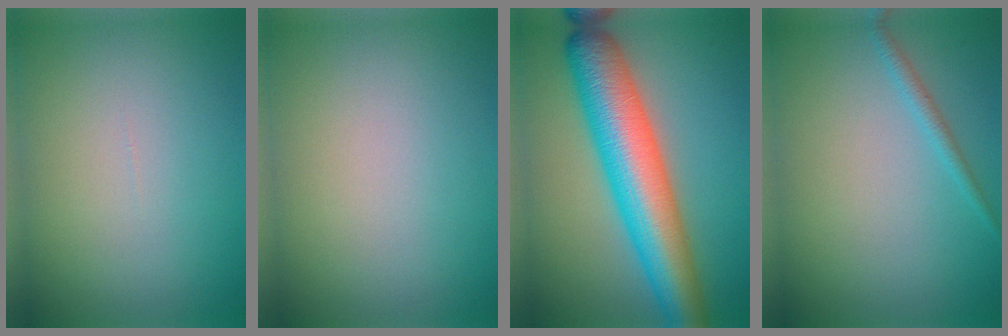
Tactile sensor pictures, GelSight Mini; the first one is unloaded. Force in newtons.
{"total": 0.0}
{"total": 10.2, "press": 10.2, "slide": 0.2}
{"total": 1.2, "press": 1.1, "slide": 0.1}